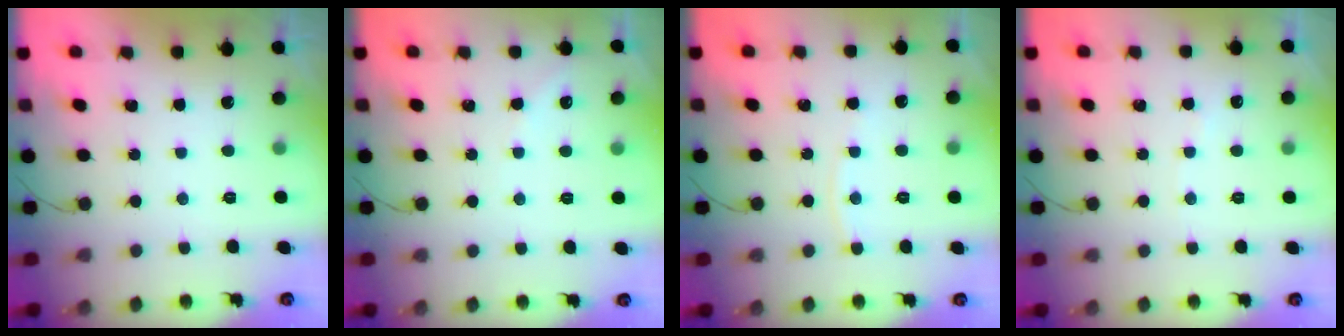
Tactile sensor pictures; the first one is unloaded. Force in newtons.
{"total": 2.2, "press": 2.2, "slide": 0.4}
{"total": 3.8, "press": 3.7, "slide": 0.5}
{"total": 2.9, "press": 2.9, "slide": 0.5}